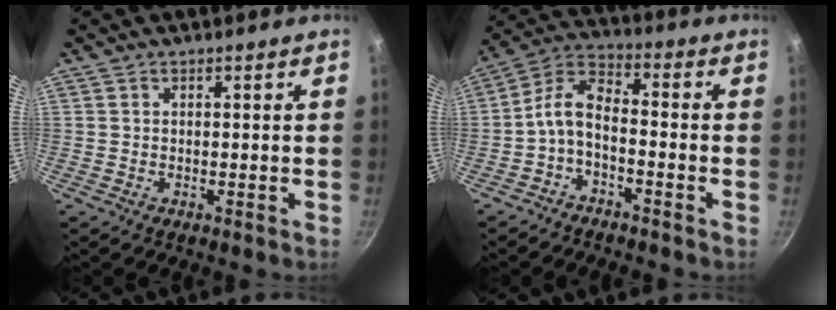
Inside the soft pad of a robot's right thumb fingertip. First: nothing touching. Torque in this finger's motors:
{"motor_torque": [0.21, -0.26, 0.61, -0.62, 0.19]}